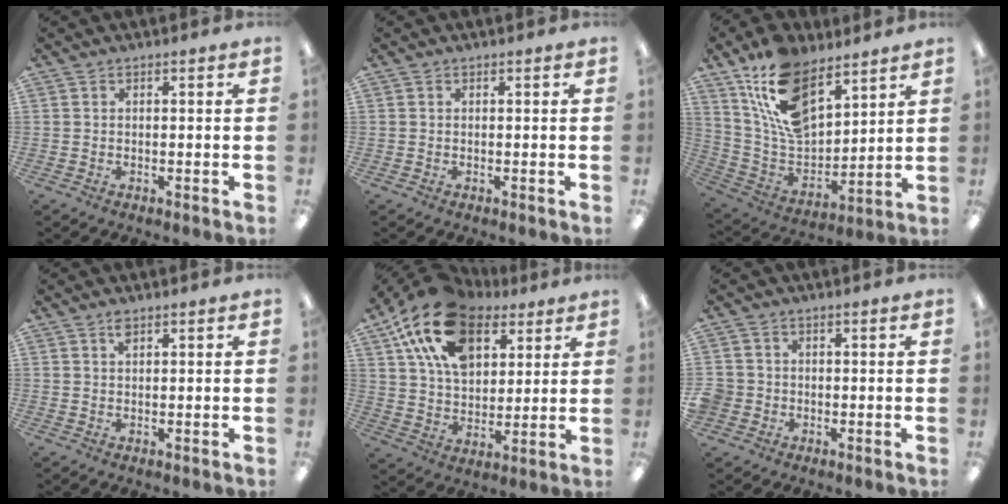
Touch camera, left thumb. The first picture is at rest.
{"total": 0.0}
{"total": 16.9, "force": [10.7, 9.0, 9.5], "torque": [-0.194, -0.046, 0.202]}
{"total": 1.6, "force": [1.1, 0.6, 1.0], "torque": [-0.024, 0.002, 0.020]}
{"total": 20.1, "force": [11.2, 11.9, 11.7], "torque": [-0.228, -0.031, 0.203]}
{"total": 3.4, "force": [-0.6, 3.3, 0.6], "torque": [-0.020, 0.006, -0.012]}